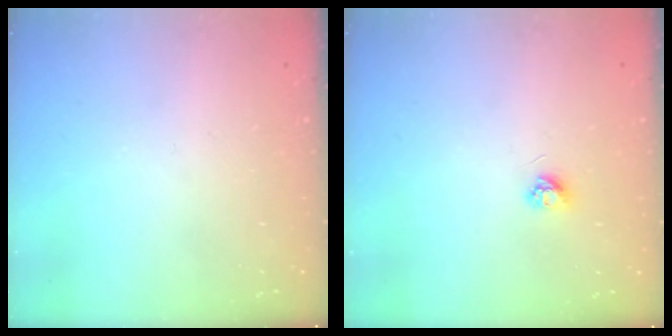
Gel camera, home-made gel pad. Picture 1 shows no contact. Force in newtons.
{"total": 3.2, "press": 3.1, "slide": 0.4}